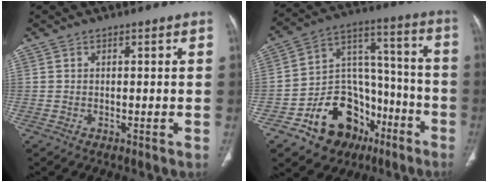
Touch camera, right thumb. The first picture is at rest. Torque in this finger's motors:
{"motor_torque": [2.20, 0.28, 1.46, -1.31, 0.06]}